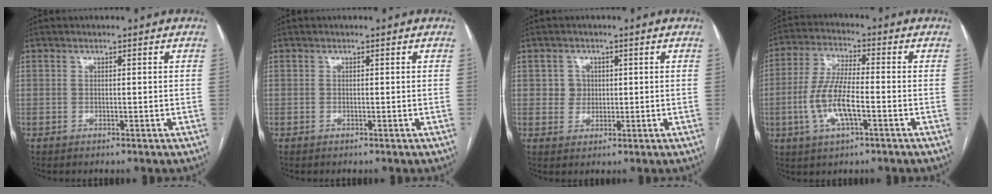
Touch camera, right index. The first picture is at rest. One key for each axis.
{"total": 0.0}
{"total": 2.8, "fx": 0.5, "fy": 2.7, "fz": 0.4, "tx": -0.001, "ty": 0.006, "tz": 0.009}
{"total": 9.4, "fx": -2.7, "fy": 2.2, "fz": 8.7, "tx": -0.187, "ty": -0.001, "tz": -0.052}